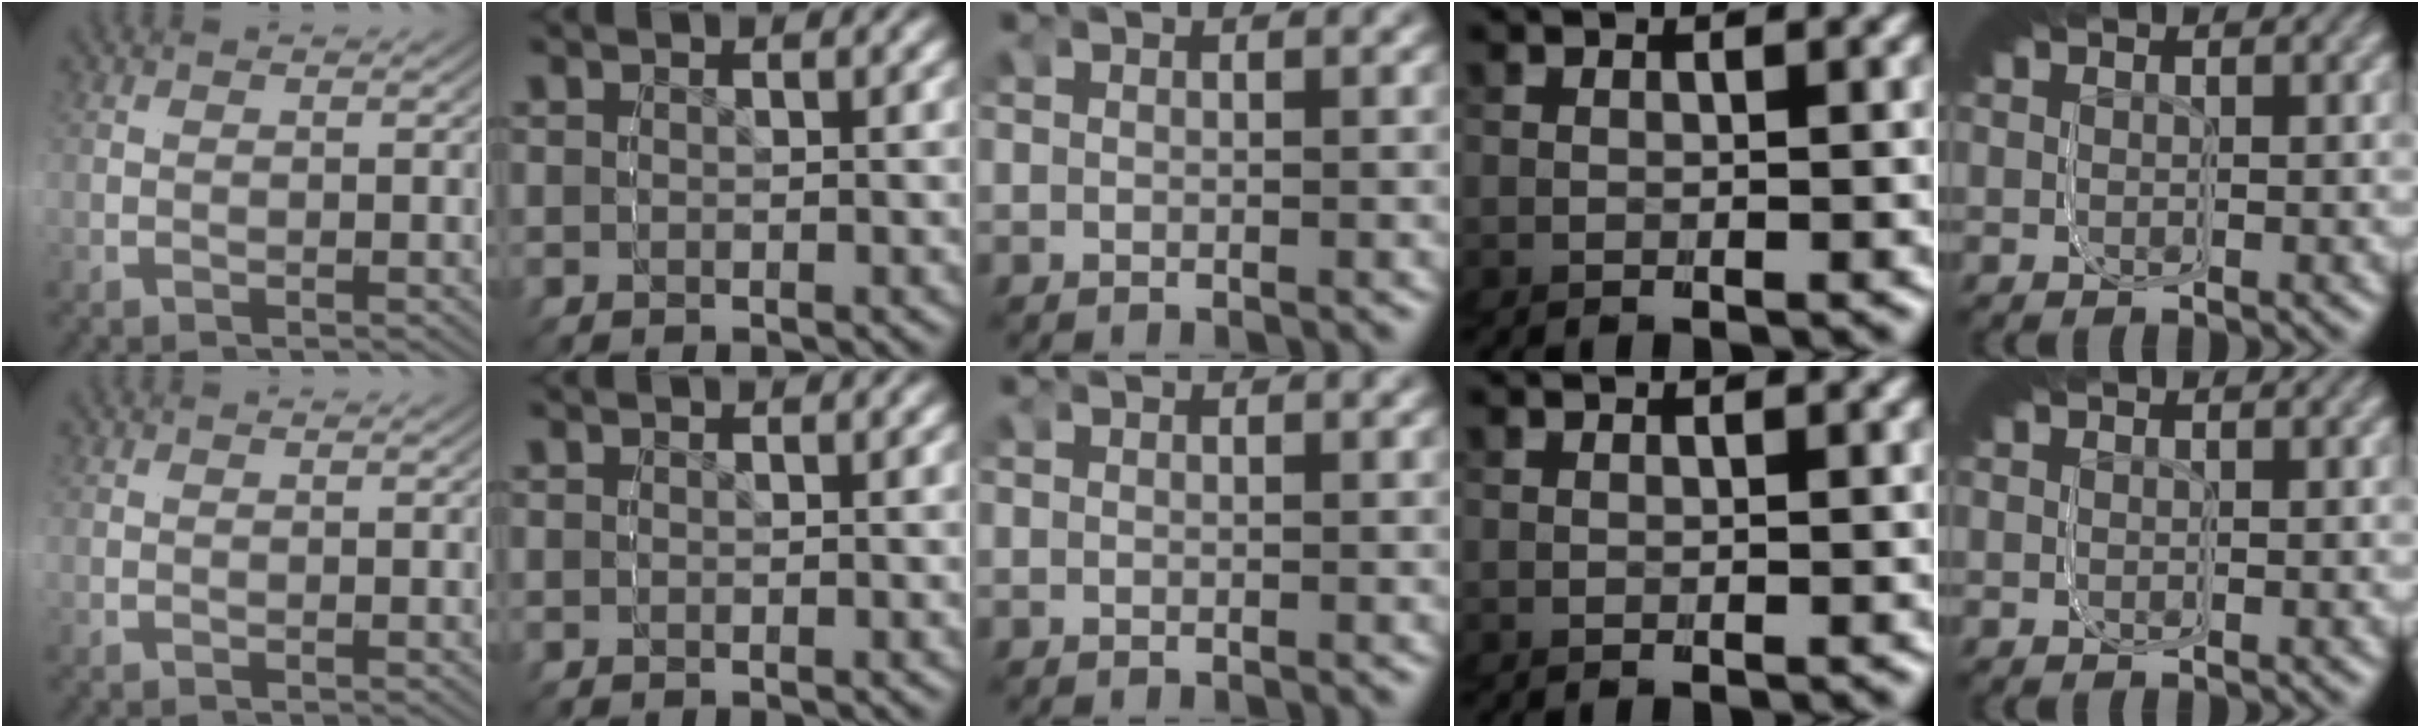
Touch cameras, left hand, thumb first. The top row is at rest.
{}